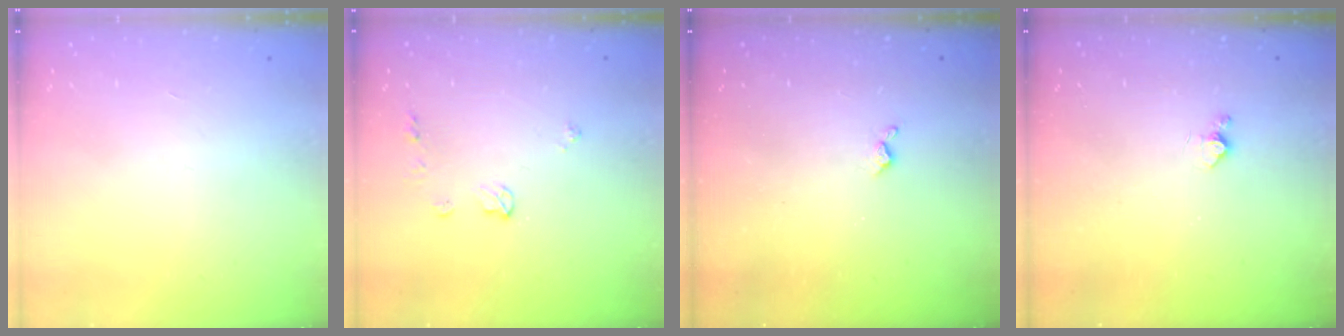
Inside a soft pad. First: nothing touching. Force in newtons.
{"total": 5.9, "press": 5.8, "slide": 0.7}
{"total": 3.1, "press": 3.1, "slide": 0.7}
{"total": 3.6, "press": 3.5, "slide": 0.6}